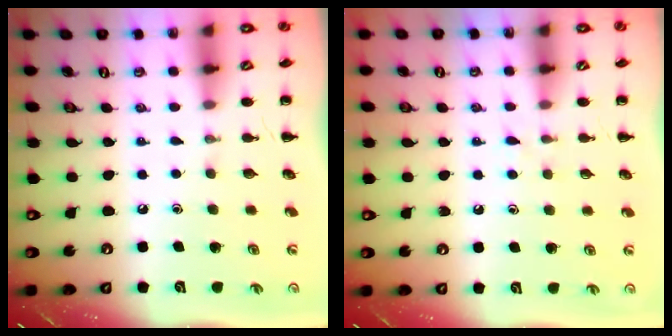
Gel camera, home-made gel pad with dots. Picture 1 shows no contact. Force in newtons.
{"total": 3.5, "press": 3.3, "slide": 1.2}